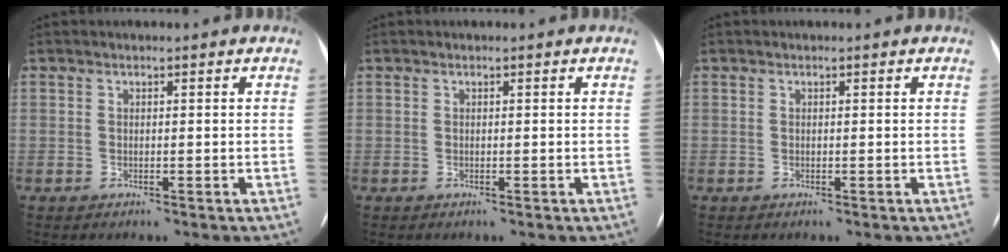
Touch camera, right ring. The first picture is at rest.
{"total": 0.0}
{"total": 0.0}